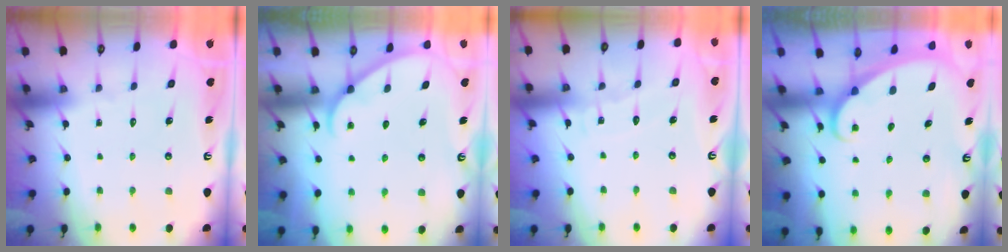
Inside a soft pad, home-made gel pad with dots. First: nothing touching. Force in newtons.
{"total": 2.0, "press": 2.0, "slide": 0.3}
{"total": 4.3, "press": 4.3, "slide": 0.4}
{"total": 1.5, "press": 1.5, "slide": 0.1}